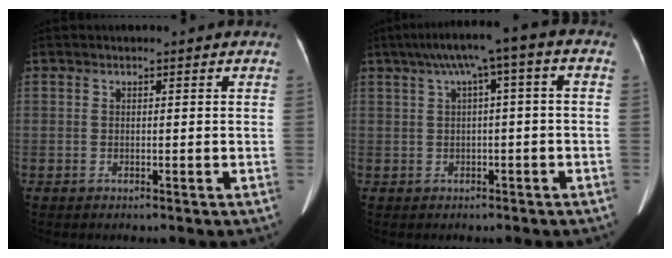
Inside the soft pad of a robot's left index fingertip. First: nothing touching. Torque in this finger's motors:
{"motor_torque": [0.80, -0.71, 0.10, 0.12]}